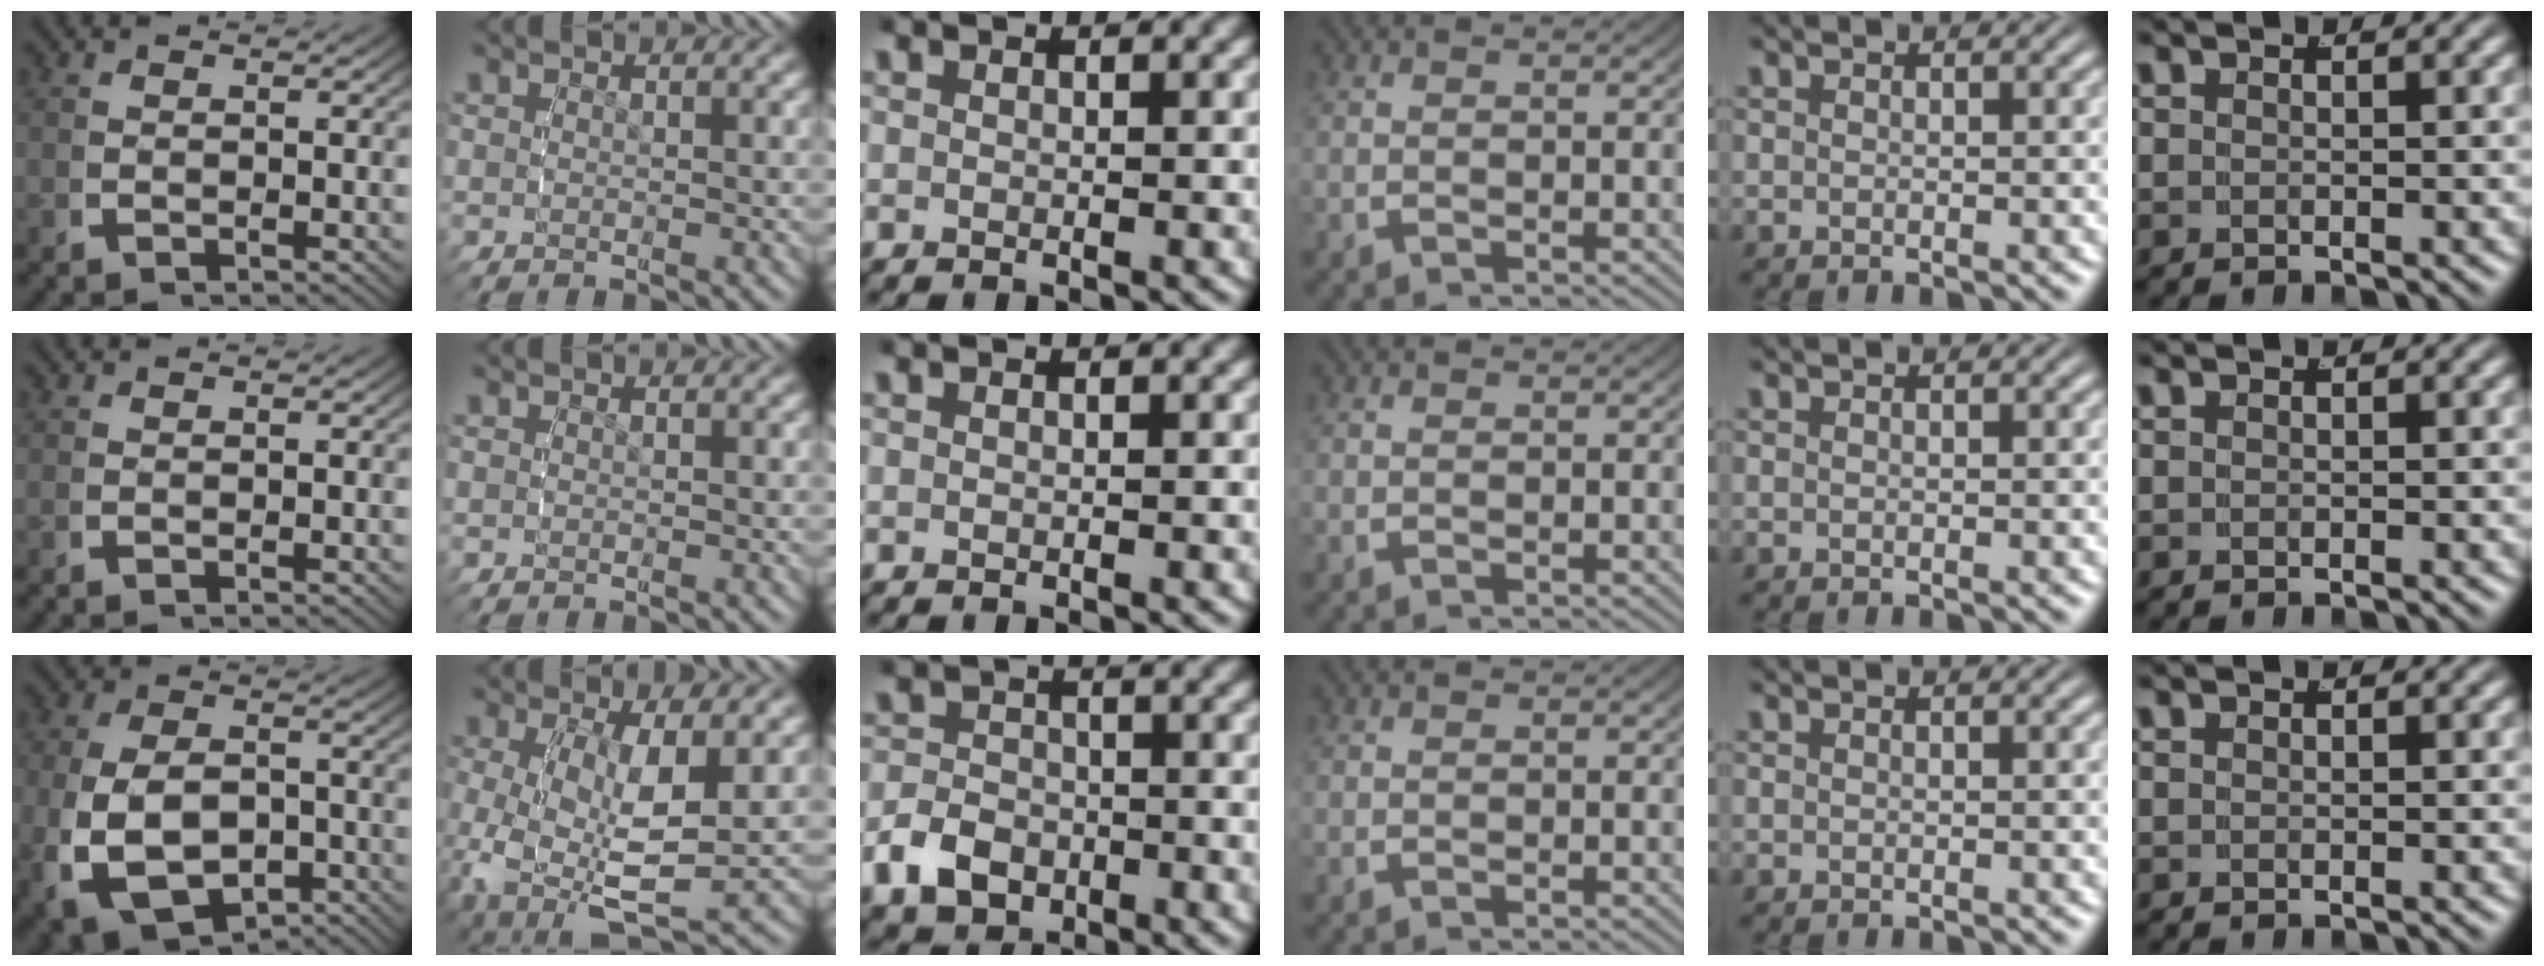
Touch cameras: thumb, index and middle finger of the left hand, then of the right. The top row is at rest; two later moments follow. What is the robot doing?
{"motion": "grasp_and_lifting", "object": "backpack"}